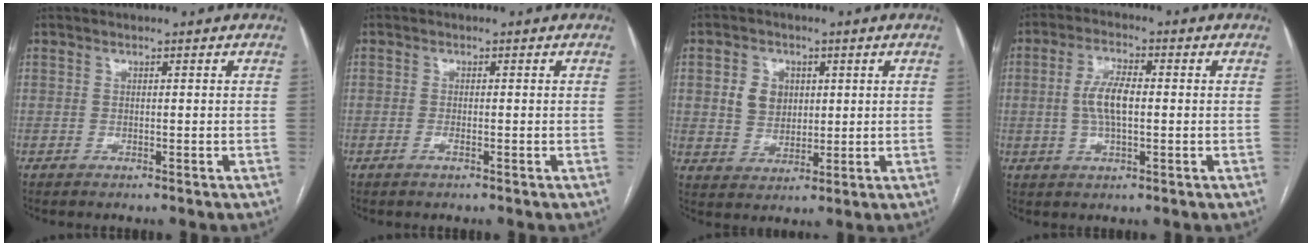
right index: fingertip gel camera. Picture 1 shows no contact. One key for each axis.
{"total": 1.0, "fx": -0.5, "fy": 0.2, "fz": 0.9, "tx": -0.019, "ty": -0.001, "tz": -0.008}
{"total": 6.2, "fx": 1.6, "fy": 5.1, "fz": 3.2, "tx": -0.062, "ty": 0.012, "tz": 0.039}
{"total": 6.1, "fx": -0.1, "fy": 2.0, "fz": 5.8, "tx": -0.120, "ty": 0.008, "tz": -0.002}